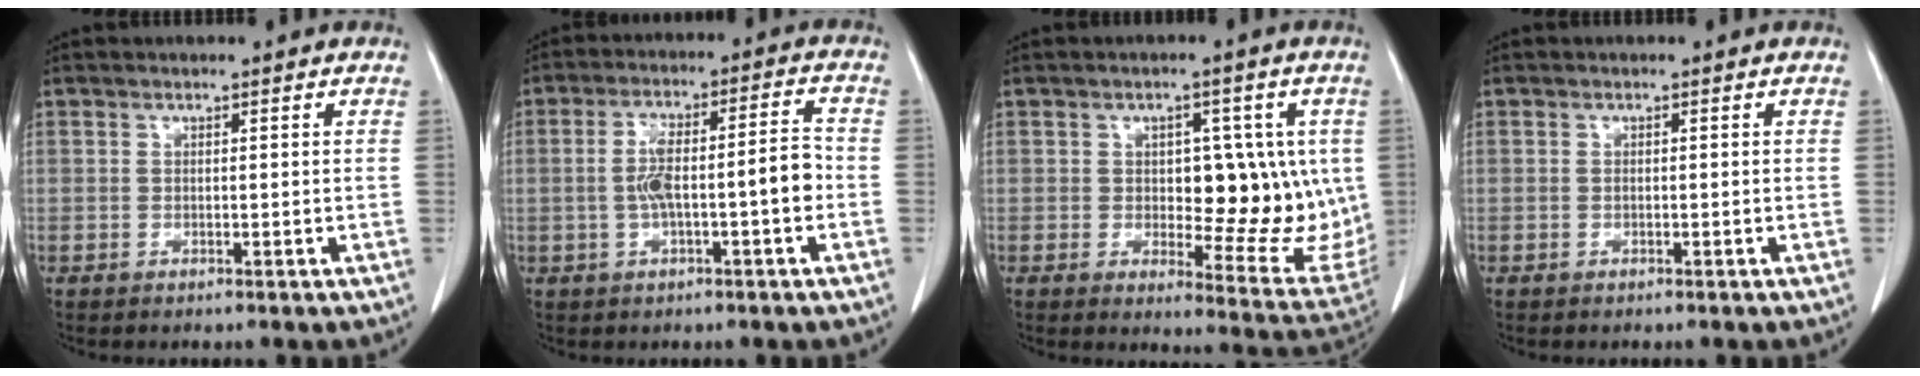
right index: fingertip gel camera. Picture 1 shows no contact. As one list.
[{"total": 8.7, "force": [-1.4, 1.5, 8.5], "torque": [-0.151, 0.028, -0.021]}, {"total": 13.2, "force": [0.6, 6.3, 11.6], "torque": [-0.132, 0.003, 0.019]}, {"total": 0.0}]